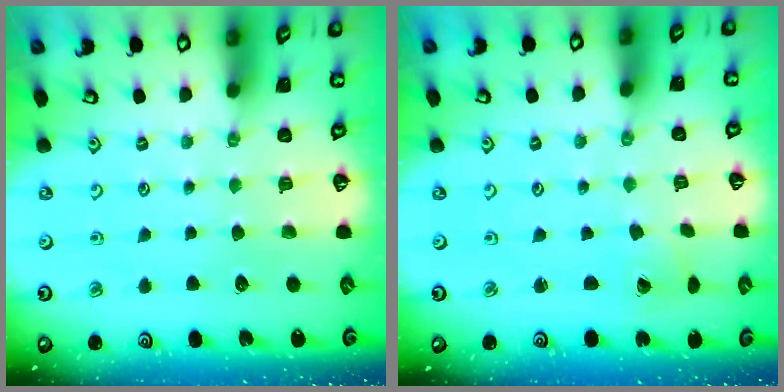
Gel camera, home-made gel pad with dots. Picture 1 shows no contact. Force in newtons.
{"total": 2.2, "press": 2.2, "slide": 0.2}